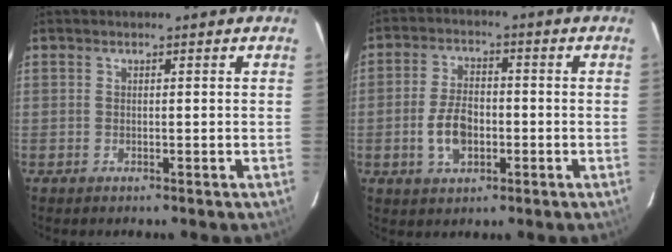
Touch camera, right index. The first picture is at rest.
{"total": 7.5, "force": [-1.9, 4.5, 5.7], "torque": [-0.115, 0.007, -0.029]}